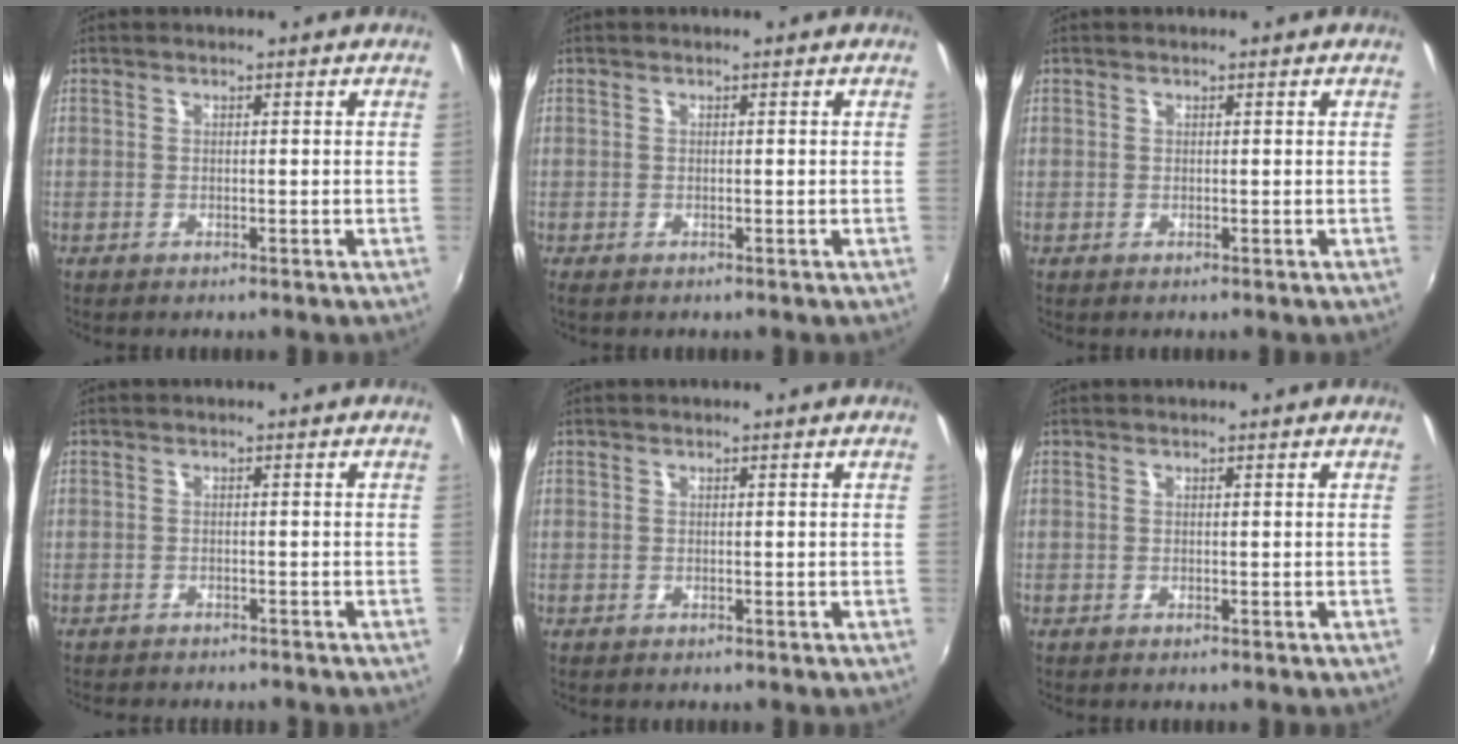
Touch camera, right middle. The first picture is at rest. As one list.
[{"total": 0.0}, {"total": 0.0}, {"total": 3.3, "force": [-3.0, 1.0, 0.8], "torque": [-0.028, -0.009, -0.047]}, {"total": 0.0}, {"total": 0.0}]